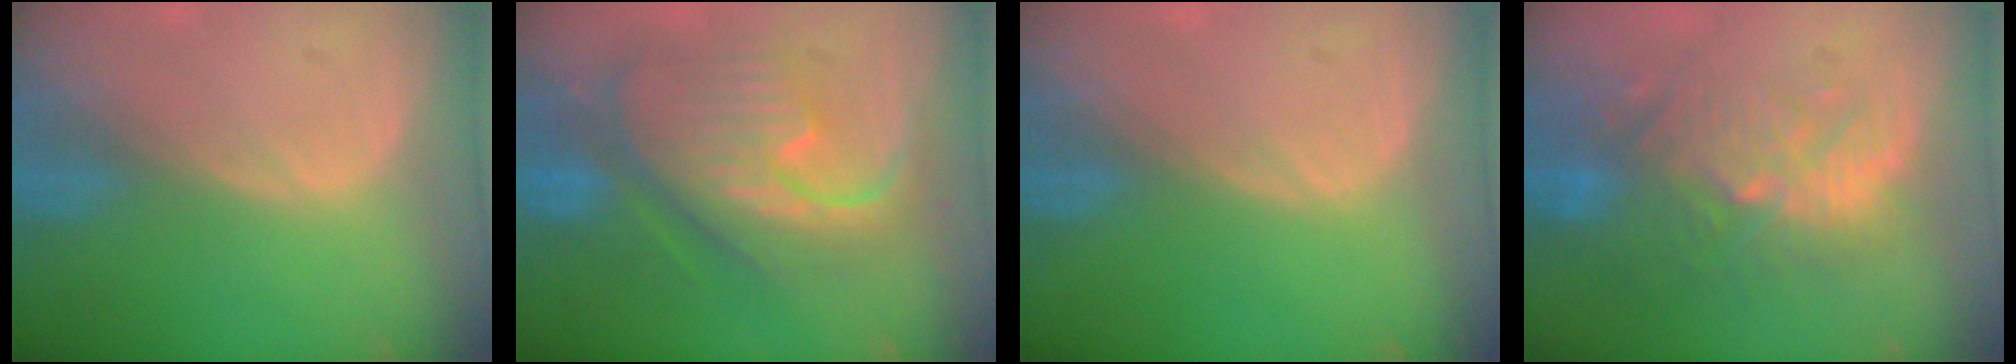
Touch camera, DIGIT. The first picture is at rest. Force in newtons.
{"total": 12.0, "press": 11.9, "slide": 1.4}
{"total": 0.0}
{"total": 11.1, "press": 9.7, "slide": 5.4}